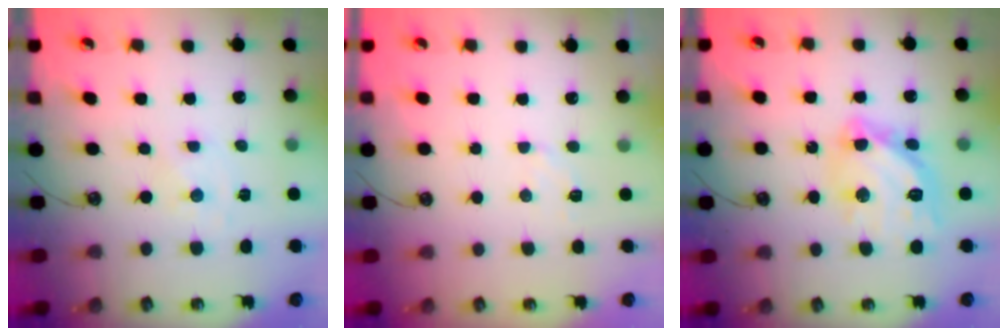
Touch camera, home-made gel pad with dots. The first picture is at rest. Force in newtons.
{"total": 3.0, "press": 3.0, "slide": 0.5}
{"total": 14.4, "press": 14.4, "slide": 1.4}